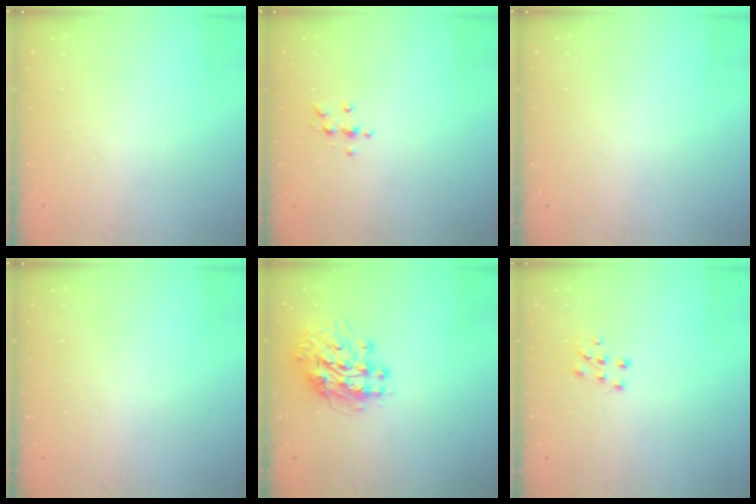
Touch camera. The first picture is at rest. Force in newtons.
{"total": 3.8, "press": 3.7, "slide": 0.5}
{"total": 0.0}
{"total": 0.0}
{"total": 12.5, "press": 12.4, "slide": 1.2}
{"total": 7.2, "press": 7.1, "slide": 0.7}